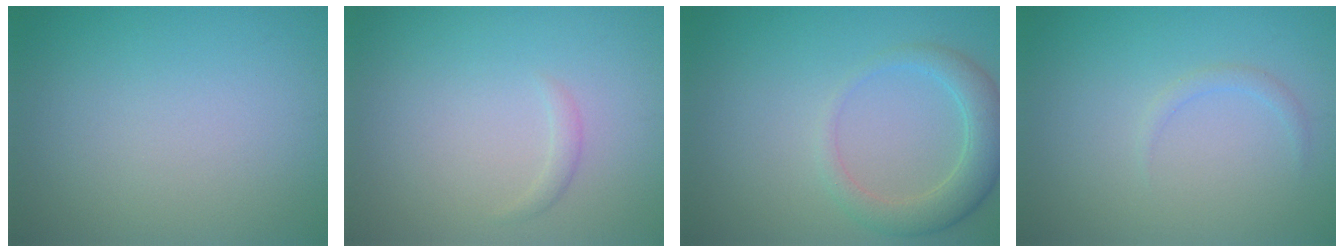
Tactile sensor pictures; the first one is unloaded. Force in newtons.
{"total": 0.8, "press": 0.8, "slide": 0.1}
{"total": 3.6, "press": 3.5, "slide": 0.5}
{"total": 0.9, "press": 0.9, "slide": 0.1}